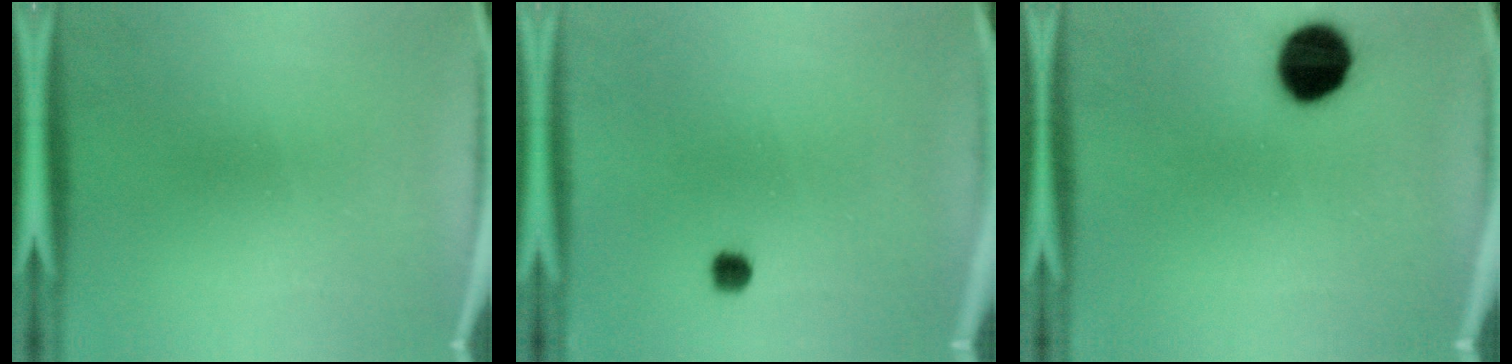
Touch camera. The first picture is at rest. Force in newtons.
{"total": 1.8}
{"total": 11.5}